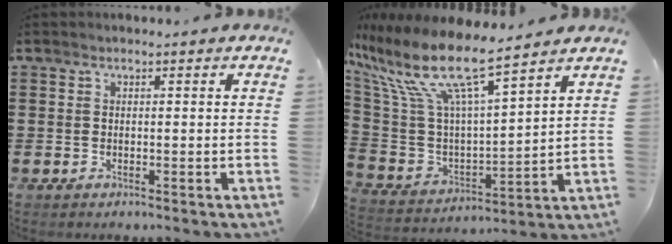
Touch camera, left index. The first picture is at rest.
{"total": 12.9, "force": [9.0, 2.6, 8.8], "torque": [-0.211, -0.052, 0.150]}